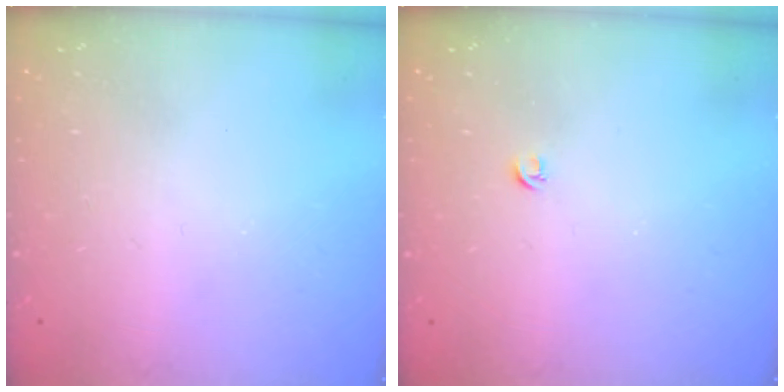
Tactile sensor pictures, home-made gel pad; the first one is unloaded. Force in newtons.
{"total": 3.4, "press": 3.4, "slide": 0.5}